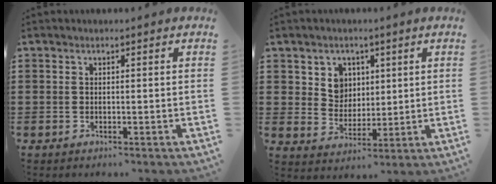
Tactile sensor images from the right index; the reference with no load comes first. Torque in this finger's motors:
{"motor_torque": [0.23, 1.36, 0.08, 0.01]}